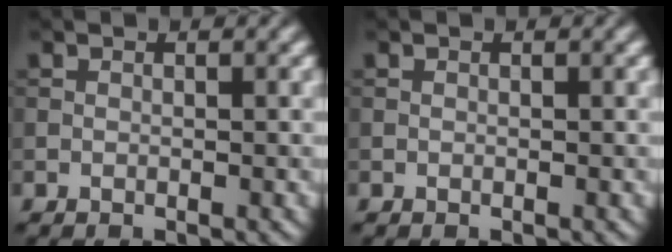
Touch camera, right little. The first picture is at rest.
{"total": 0.0}